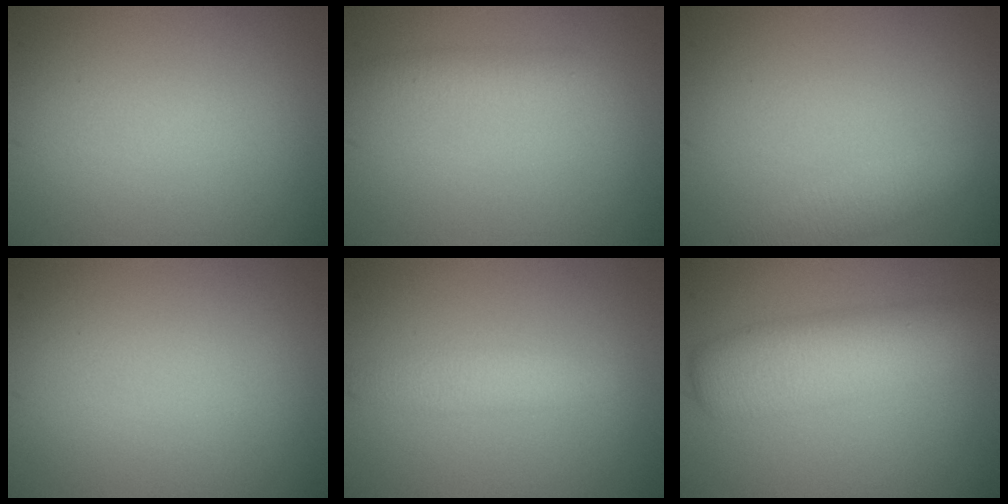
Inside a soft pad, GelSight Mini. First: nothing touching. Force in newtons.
{"total": 1.3, "press": 1.3, "slide": 0.0}
{"total": 2.4, "press": 2.4, "slide": 0.2}
{"total": 0.0}
{"total": 2.1, "press": 2.1, "slide": 0.1}
{"total": 5.7, "press": 5.7, "slide": 0.3}